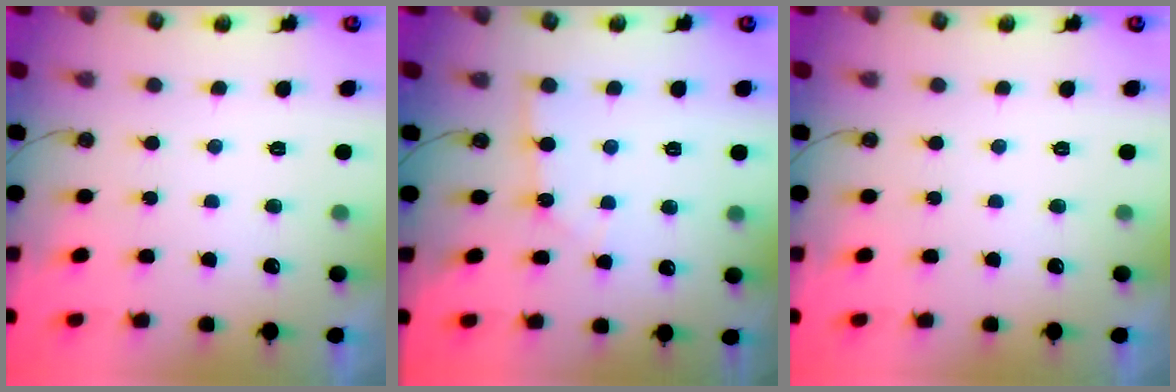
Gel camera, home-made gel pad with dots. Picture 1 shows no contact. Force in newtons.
{"total": 2.0, "press": 2.0, "slide": 0.1}
{"total": 0.0}